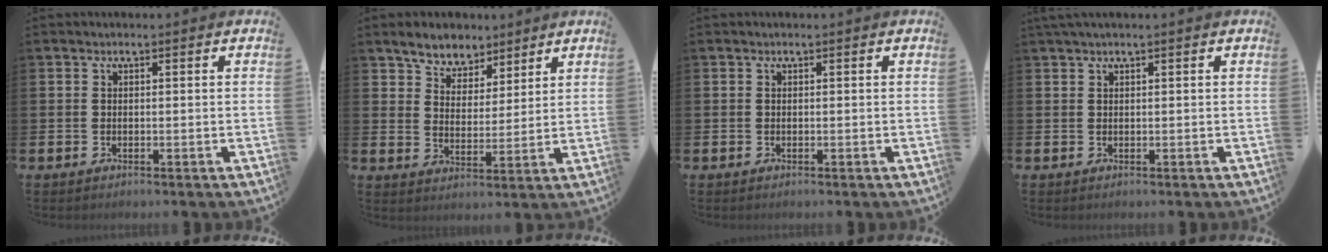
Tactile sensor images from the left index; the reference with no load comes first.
{"total": 5.8, "force": [5.3, 2.3, 0.3], "torque": [-0.027, -0.018, 0.097]}
{"total": 0.0}
{"total": 1.0, "force": [0.7, -0.1, 0.6], "torque": [-0.014, 0.003, 0.014]}